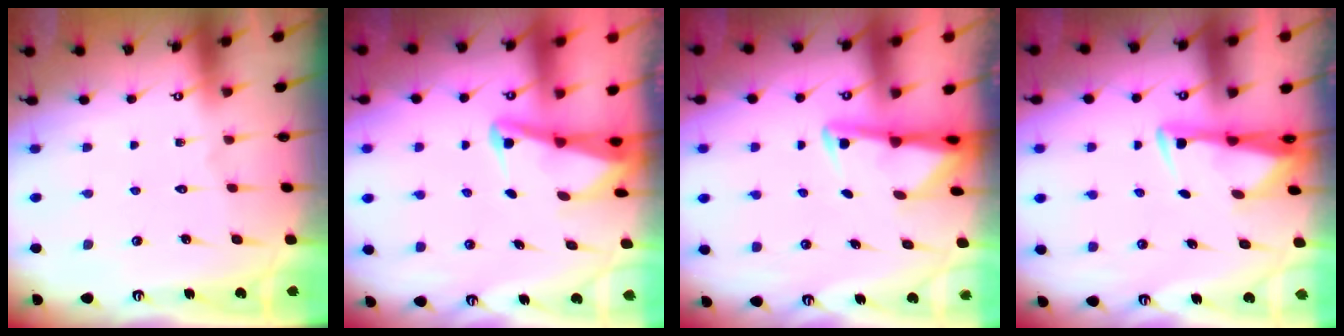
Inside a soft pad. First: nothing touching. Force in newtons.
{"total": 2.6, "press": 2.6, "slide": 0.5}
{"total": 2.8, "press": 2.8, "slide": 0.7}
{"total": 2.9, "press": 2.8, "slide": 0.9}